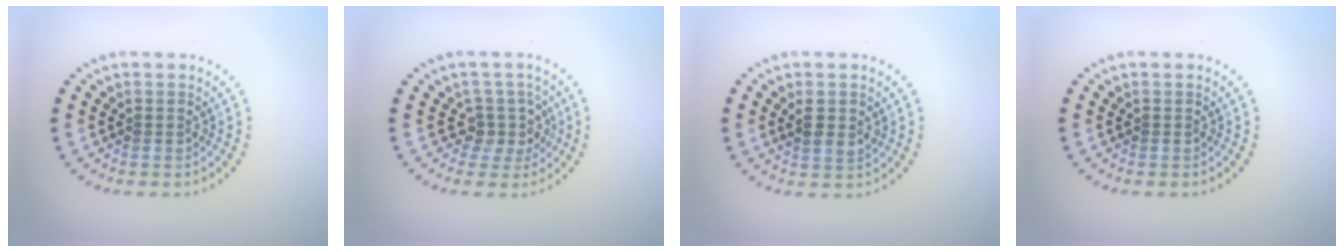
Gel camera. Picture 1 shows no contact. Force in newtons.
{"total": 2.5, "press": 1.9, "slide": 1.6}
{"total": 1.8, "press": 1.7, "slide": 0.5}
{"total": 0.0}